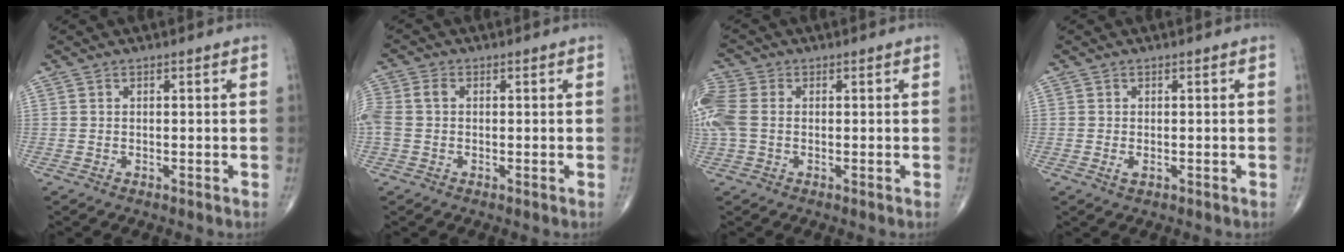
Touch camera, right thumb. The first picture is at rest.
{"total": 4.6, "force": [0.1, 3.3, 3.2], "torque": [-0.092, 0.017, 0.000]}
{"total": 7.3, "force": [0.1, 5.1, 5.2], "torque": [-0.156, 0.016, 0.001]}
{"total": 1.1, "force": [-0.2, 0.6, 0.8], "torque": [-0.017, -0.003, -0.004]}